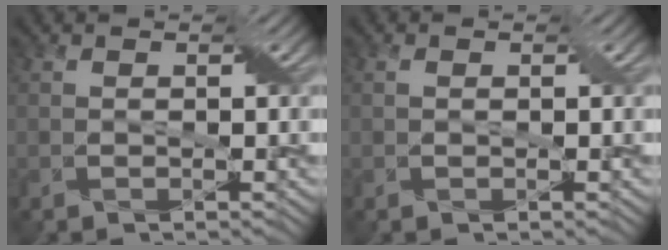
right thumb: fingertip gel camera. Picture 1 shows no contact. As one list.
[{"total": 1.1, "force": [0.3, 0.7, 0.8], "torque": [-0.017, 0.003, 0.007]}]